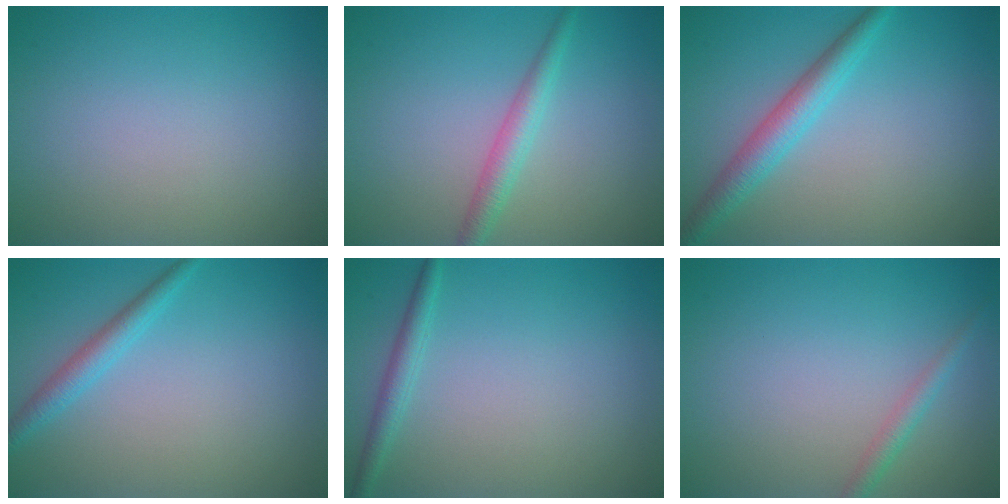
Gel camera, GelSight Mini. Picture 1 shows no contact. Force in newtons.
{"total": 2.3, "press": 2.3, "slide": 0.0}
{"total": 3.4, "press": 3.4, "slide": 0.1}
{"total": 2.1, "press": 2.1, "slide": 0.1}
{"total": 1.6, "press": 1.6, "slide": 0.0}
{"total": 1.5, "press": 1.5, "slide": 0.0}